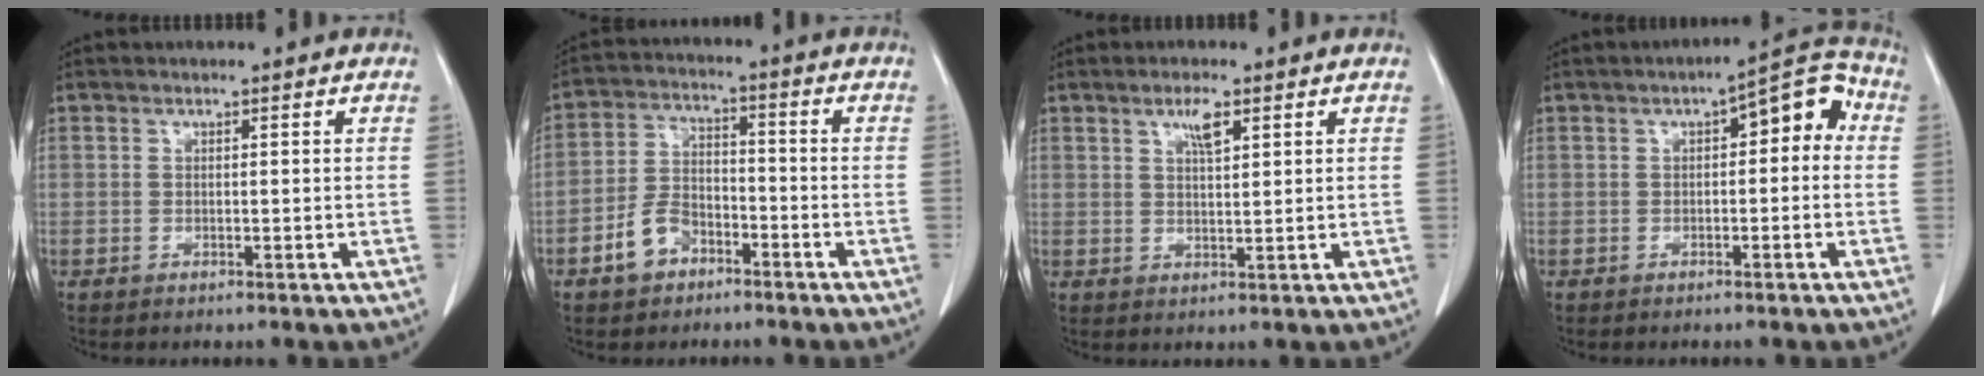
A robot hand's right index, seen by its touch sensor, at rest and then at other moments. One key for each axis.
{"total": 6.6, "fx": -3.8, "fy": 4.3, "fz": 3.4, "tx": -0.076, "ty": 0.016, "tz": -0.066}
{"total": 3.2, "fx": 1.8, "fy": 0.7, "fz": 2.6, "tx": -0.048, "ty": 0.000, "tz": 0.032}
{"total": 7.7, "fx": 1.2, "fy": 3.1, "fz": 7.0, "tx": -0.087, "ty": 0.042, "tz": 0.010}